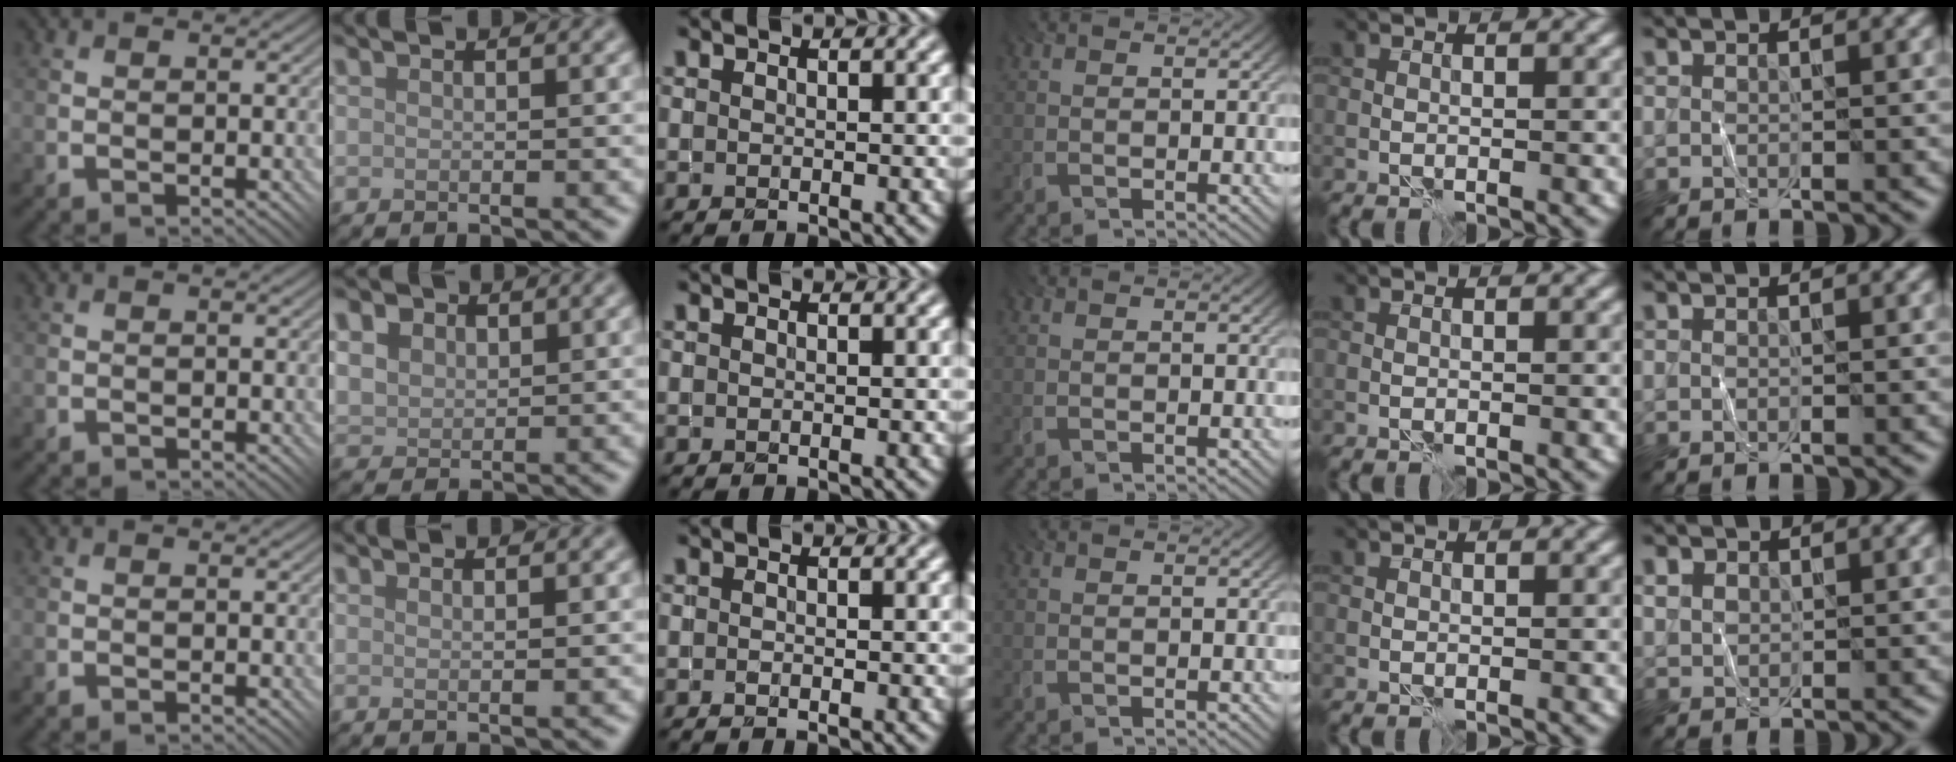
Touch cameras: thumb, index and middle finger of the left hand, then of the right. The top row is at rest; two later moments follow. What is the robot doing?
{"motion": "fold", "object": "shorts"}